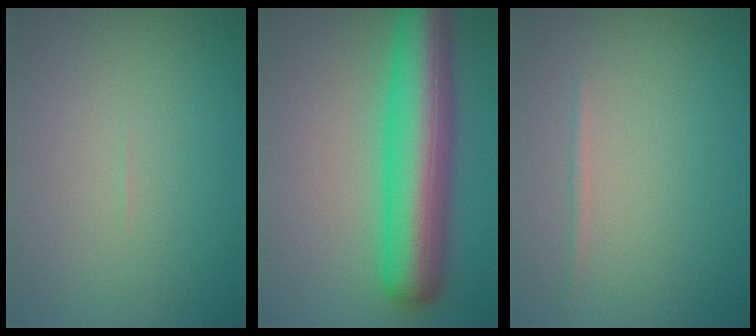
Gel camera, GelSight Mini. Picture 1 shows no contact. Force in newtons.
{"total": 9.5, "press": 9.5, "slide": 0.2}
{"total": 0.6, "press": 0.6, "slide": 0.0}